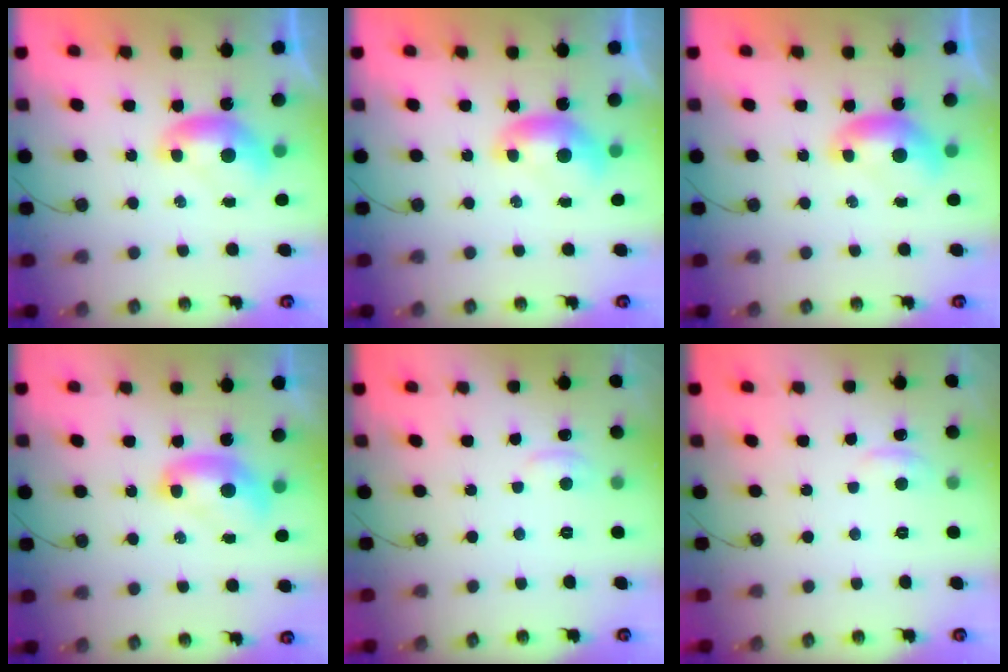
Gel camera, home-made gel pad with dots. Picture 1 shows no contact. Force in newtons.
{"total": 0.0}
{"total": 0.0}
{"total": 2.1, "press": 2.1, "slide": 0.2}
{"total": 1.4, "press": 1.3, "slide": 0.7}
{"total": 1.0, "press": 0.7, "slide": 0.8}